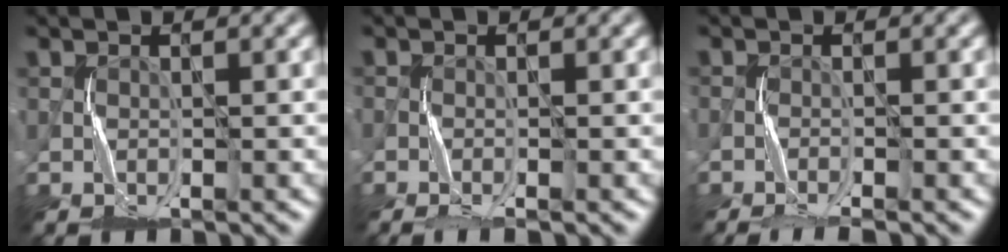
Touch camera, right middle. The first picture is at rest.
{"total": 1.6, "force": [-1.2, 0.0, 1.0], "torque": [-0.020, -0.004, -0.025]}
{"total": 2.9, "force": [-2.4, 0.1, 1.6], "torque": [-0.024, -0.001, -0.045]}